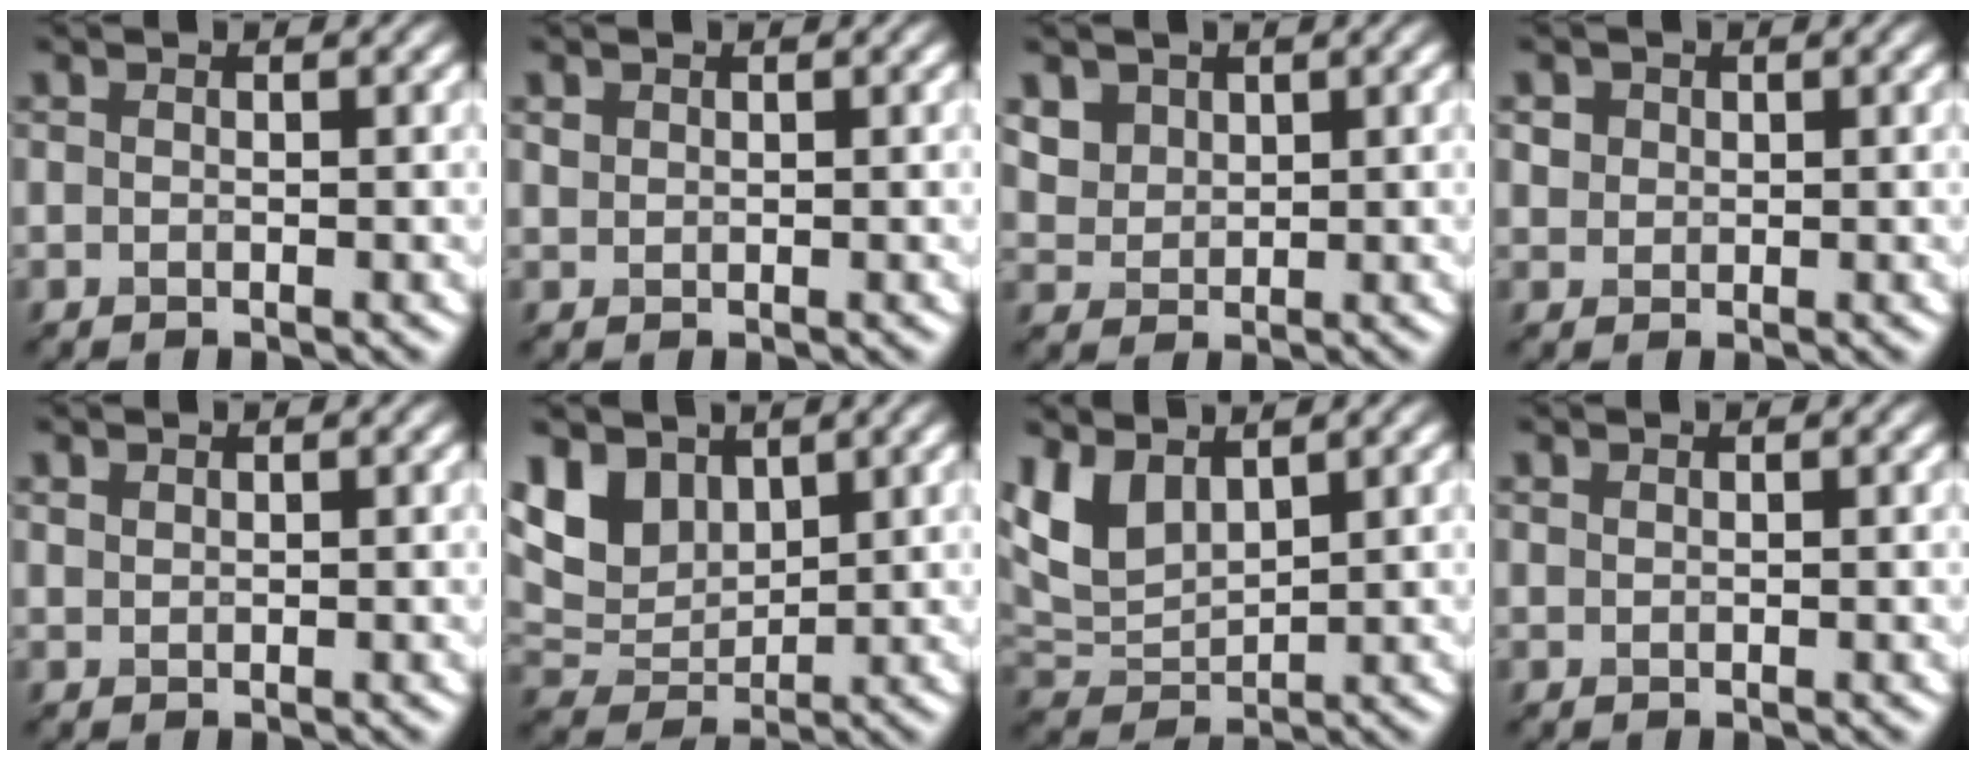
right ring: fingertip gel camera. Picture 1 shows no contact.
{"total": 1.2, "force": [0.0, -0.6, -1.0], "torque": [0.000, 0.002, 0.026]}
{"total": 2.0, "force": [1.6, 1.3, -0.1], "torque": [-0.037, 0.002, 0.061]}
{"total": 0.9, "force": [0.3, 0.2, -0.8], "torque": [-0.004, 0.004, 0.022]}
{"total": 1.1, "force": [0.2, -0.6, -0.9], "torque": [-0.001, -0.002, 0.027]}
{"total": 4.0, "force": [2.6, 2.6, 1.5], "torque": [-0.062, 0.002, 0.071]}
{"total": 3.1, "force": [2.2, 1.5, 1.7], "torque": [-0.065, 0.000, 0.071]}
{"total": 1.1, "force": [-0.1, -0.7, -0.8], "torque": [-0.001, -0.004, 0.019]}